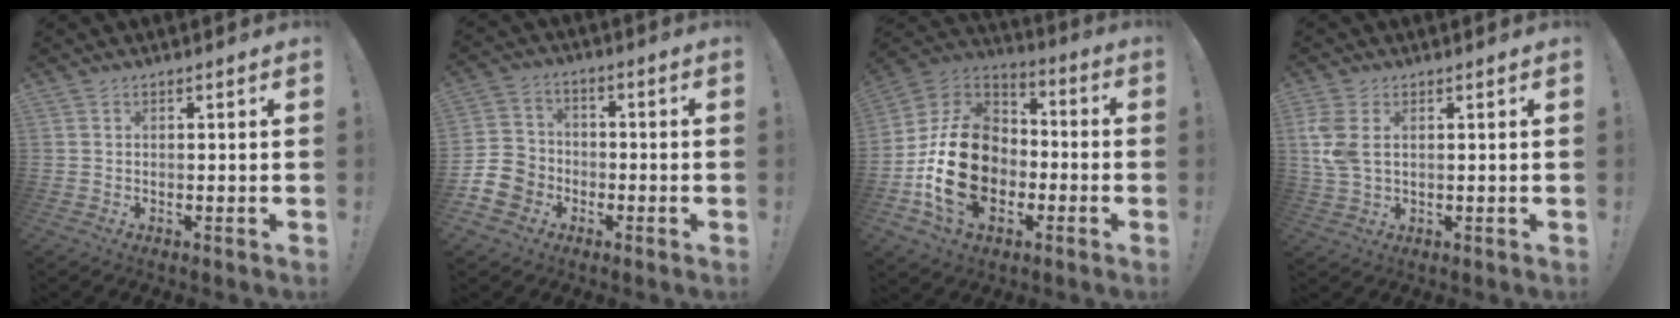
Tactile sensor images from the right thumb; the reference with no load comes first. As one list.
[{"total": 9.8, "force": [-4.4, 8.1, 3.2], "torque": [-0.065, 0.037, -0.079]}, {"total": 22.6, "force": [-4.7, 16.7, 14.5], "torque": [-0.262, 0.036, -0.062]}, {"total": 6.4, "force": [1.8, 3.7, 4.9], "torque": [-0.111, -0.002, 0.035]}]